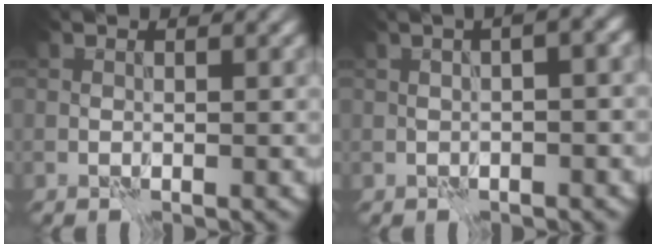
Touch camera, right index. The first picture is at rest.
{"total": 5.6, "force": [1.2, 2.4, 4.9], "torque": [-0.047, 0.029, 0.002]}